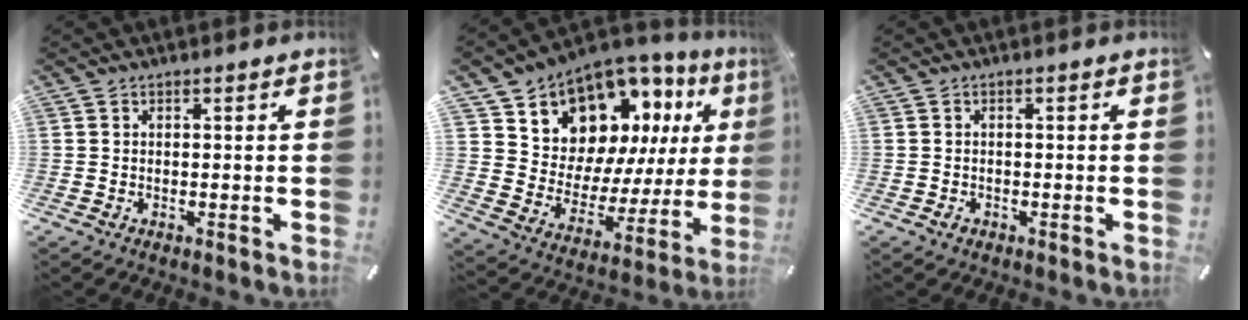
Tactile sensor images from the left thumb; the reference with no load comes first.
{"total": 13.0, "force": [9.9, 7.8, 3.2], "torque": [-0.062, -0.105, 0.183]}
{"total": 1.0, "force": [-0.5, 0.8, 0.3], "torque": [-0.005, 0.003, -0.012]}